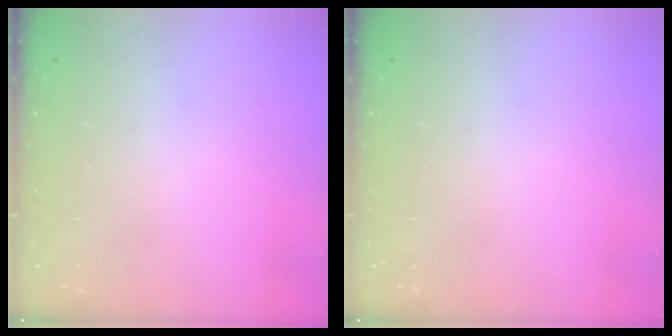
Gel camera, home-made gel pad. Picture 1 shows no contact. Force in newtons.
{"total": 0.0}